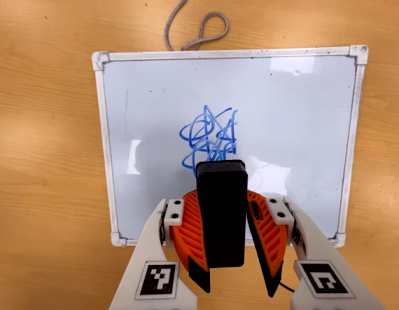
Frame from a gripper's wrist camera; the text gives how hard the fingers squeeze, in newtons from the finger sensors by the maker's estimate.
{"total": 8.8, "left": 8.9, "right": 8.7}